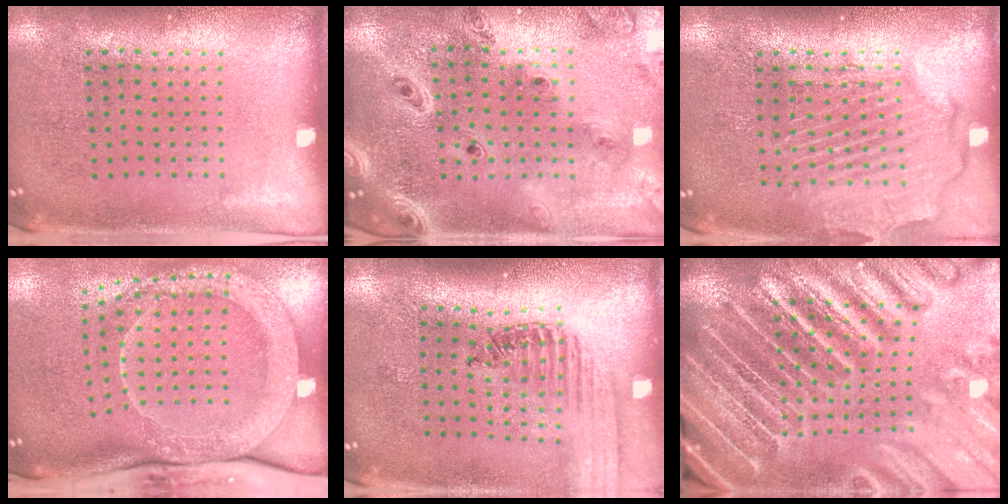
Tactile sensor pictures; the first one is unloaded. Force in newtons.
{"total": 2.3, "press": 2.1, "slide": 1.0}
{"total": 2.5, "press": 2.2, "slide": 1.1}
{"total": 2.7, "press": 2.2, "slide": 1.6}
{"total": 1.4, "press": 1.4, "slide": 0.1}
{"total": 5.6, "press": 4.8, "slide": 2.8}